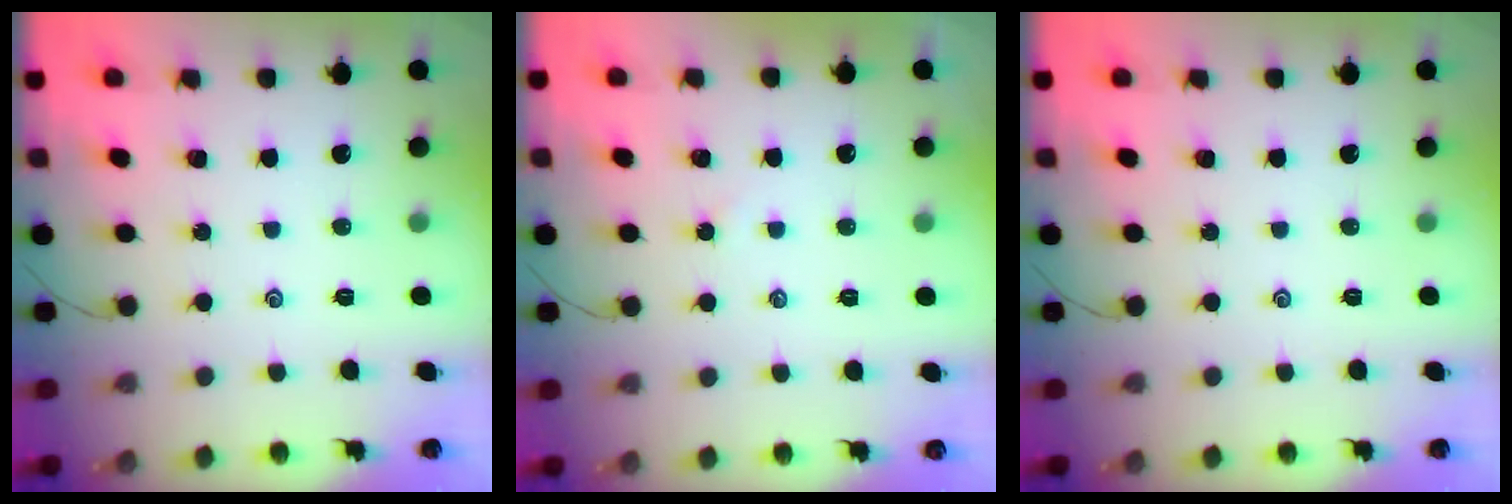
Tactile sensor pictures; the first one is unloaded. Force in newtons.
{"total": 1.8, "press": 1.7, "slide": 0.3}
{"total": 0.0}